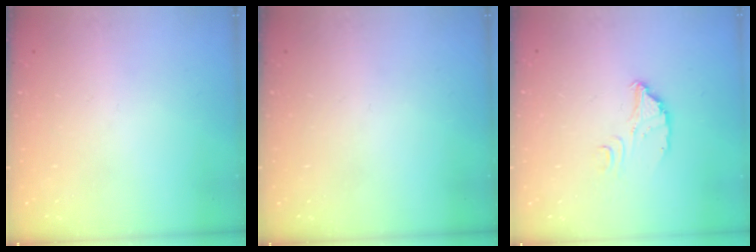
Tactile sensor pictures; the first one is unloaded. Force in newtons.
{"total": 0.0}
{"total": 2.9, "press": 2.9, "slide": 0.3}